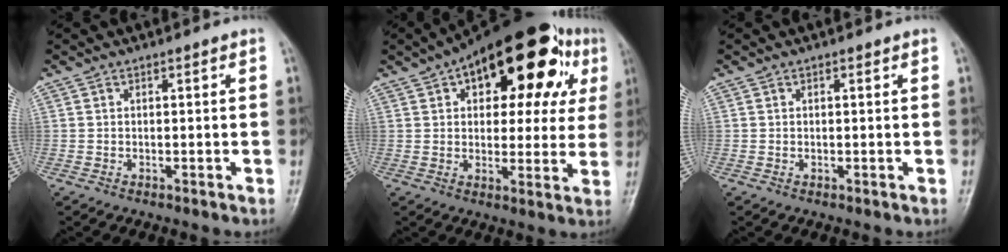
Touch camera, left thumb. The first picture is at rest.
{"total": 24.4, "force": [10.0, 12.1, 18.6], "torque": [-0.225, 0.021, 0.136]}
{"total": 0.0}